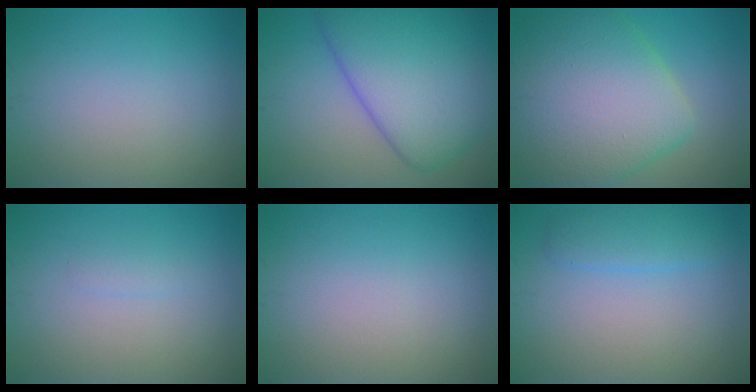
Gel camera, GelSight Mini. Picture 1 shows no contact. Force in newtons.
{"total": 10.2, "press": 10.2, "slide": 0.4}
{"total": 11.0, "press": 11.0, "slide": 0.7}
{"total": 0.7, "press": 0.7, "slide": 0.1}
{"total": 0.0}
{"total": 2.5, "press": 2.5, "slide": 0.2}